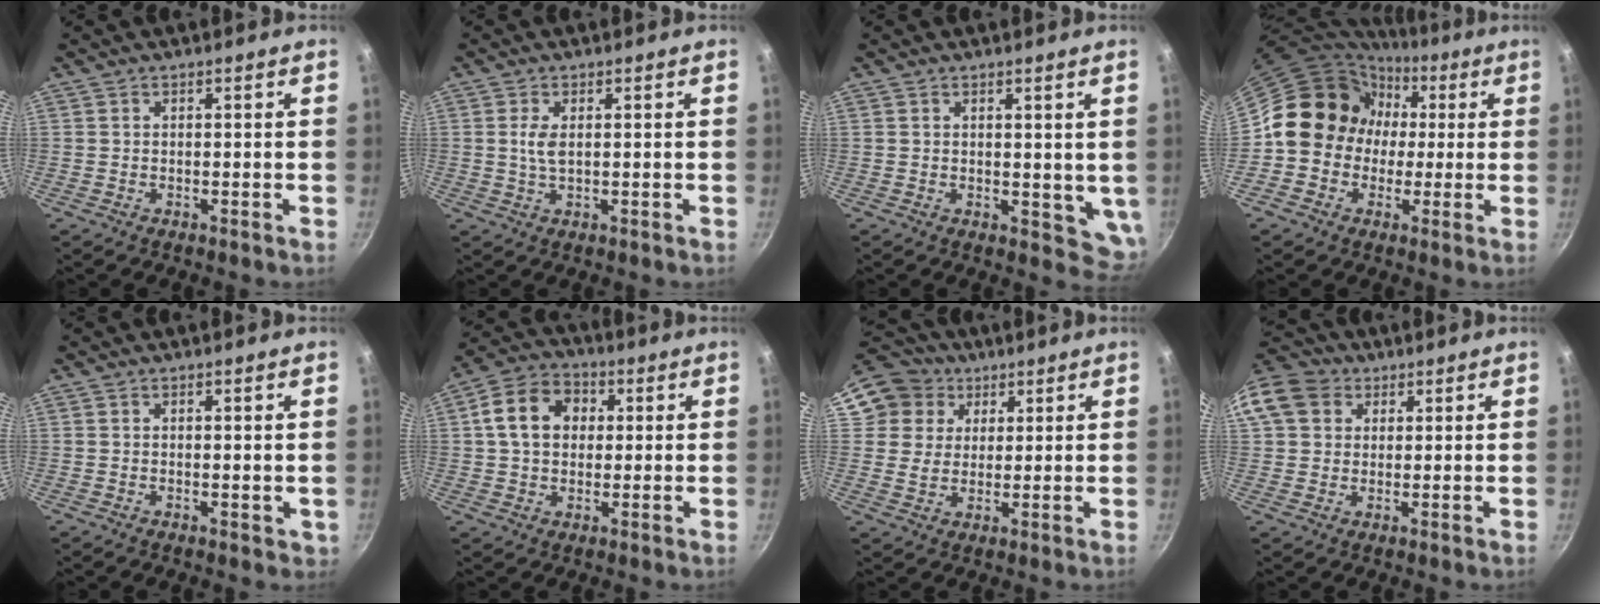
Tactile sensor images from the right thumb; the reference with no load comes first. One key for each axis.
{"total": 2.8, "fx": 0.5, "fy": 1.3, "fz": 2.5, "tx": -0.048, "ty": -0.003, "tz": 0.011}
{"total": 5.6, "fx": 2.1, "fy": 3.1, "fz": 4.2, "tx": -0.043, "ty": -0.023, "tz": 0.034}
{"total": 13.1, "fx": 1.2, "fy": 12.0, "fz": 5.1, "tx": -0.034, "ty": 0.024, "tz": 0.005}
{"total": 1.4, "fx": 0.2, "fy": 0.7, "fz": 1.3, "tx": -0.009, "ty": -0.003, "tz": 0.002}
{"total": 11.1, "fx": 2.2, "fy": 8.6, "fz": 6.7, "tx": -0.092, "ty": 0.016, "tz": 0.022}
{"total": 11.3, "fx": 5.3, "fy": 9.6, "fz": 2.7, "tx": -0.027, "ty": 0.010, "tz": 0.086}
{"total": 12.2, "fx": 4.1, "fy": 10.0, "fz": 5.6, "tx": -0.103, "ty": 0.021, "tz": 0.064}